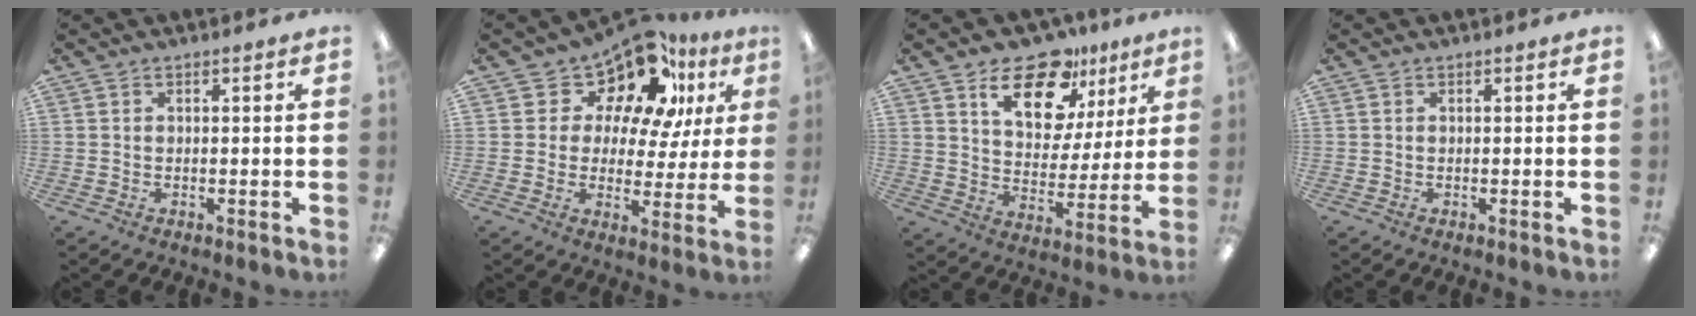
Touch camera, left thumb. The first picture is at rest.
{"total": 15.0, "force": [11.5, 6.9, 6.7], "torque": [-0.131, -0.083, 0.203]}
{"total": 16.9, "force": [11.1, 9.0, 9.0], "torque": [-0.136, -0.059, 0.193]}
{"total": 0.0}